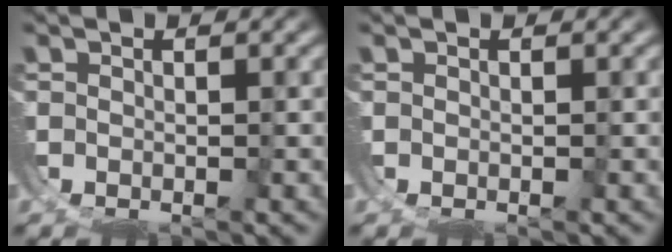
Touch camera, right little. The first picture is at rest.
{"total": 0.0}